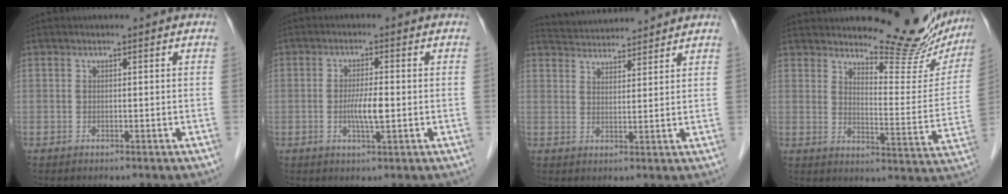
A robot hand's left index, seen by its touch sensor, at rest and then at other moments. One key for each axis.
{"total": 4.0, "fx": -0.7, "fy": 0.5, "fz": 3.9, "tx": -0.078, "ty": -0.005, "tz": -0.014}
{"total": 8.8, "fx": 8.6, "fy": 1.2, "fz": 1.5, "tx": -0.030, "ty": 0.027, "tz": 0.132}
{"total": 16.4, "fx": 14.7, "fy": 3.7, "fz": 6.1, "tx": -0.067, "ty": -0.051, "tz": 0.174}